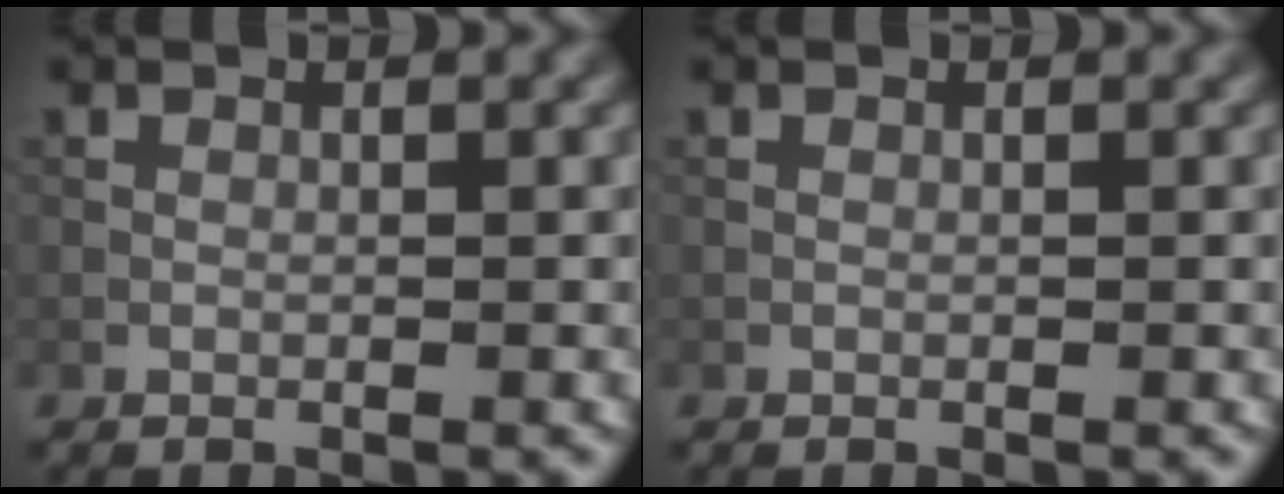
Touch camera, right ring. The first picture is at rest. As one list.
[{"total": 0.0}]